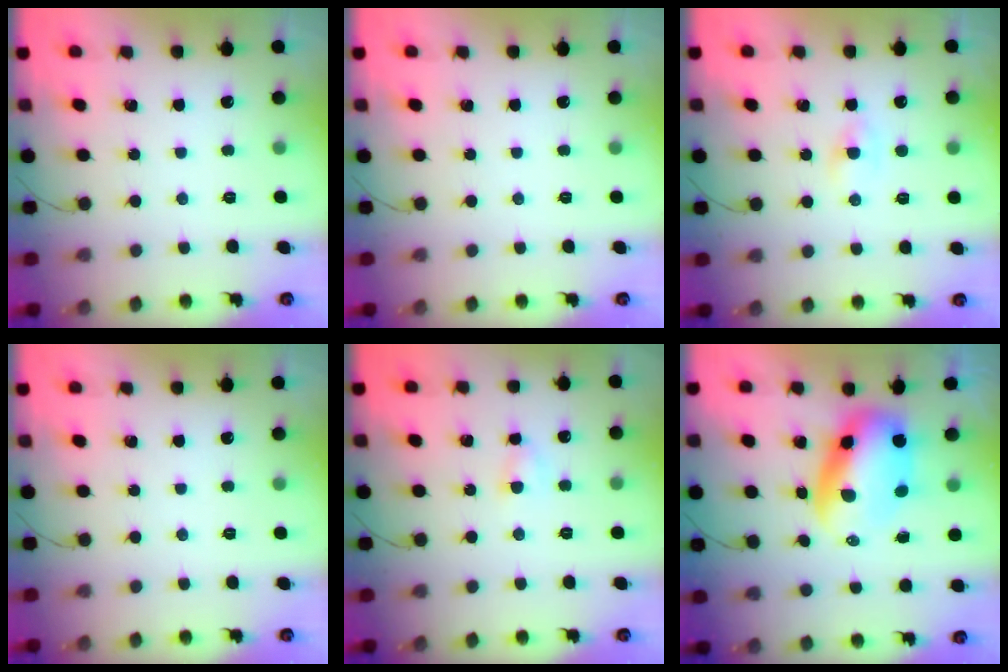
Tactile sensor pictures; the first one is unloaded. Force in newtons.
{"total": 0.0}
{"total": 1.2, "press": 1.0, "slide": 0.6}
{"total": 0.0}
{"total": 3.5, "press": 3.3, "slide": 1.2}
{"total": 9.0, "press": 8.8, "slide": 1.9}